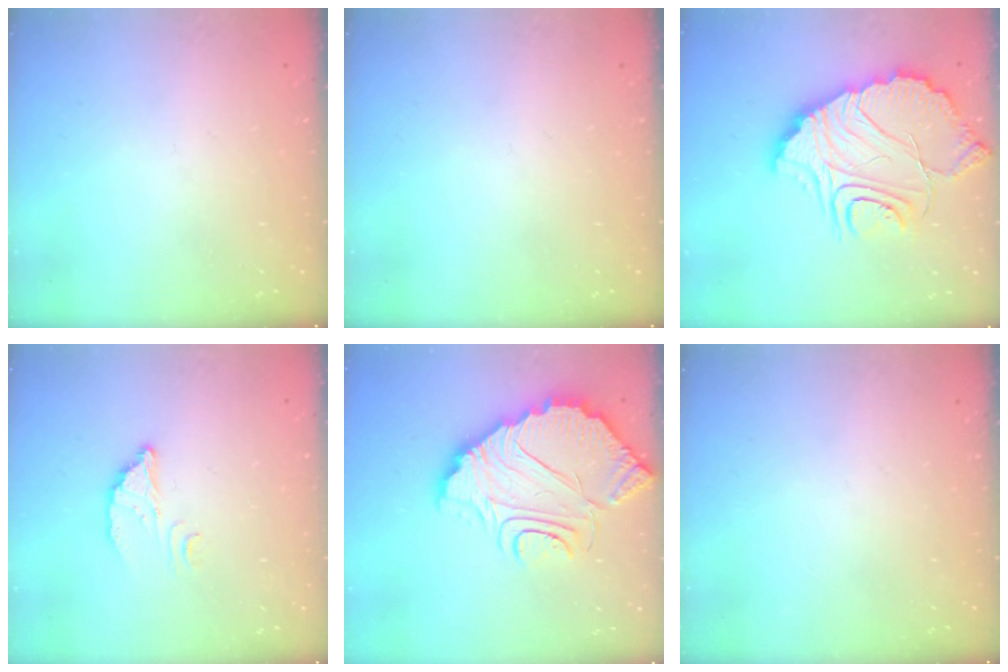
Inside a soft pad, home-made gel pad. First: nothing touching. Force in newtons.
{"total": 0.0}
{"total": 18.6, "press": 18.5, "slide": 1.6}
{"total": 3.7, "press": 3.7, "slide": 0.2}
{"total": 14.8, "press": 14.7, "slide": 1.1}
{"total": 0.0}